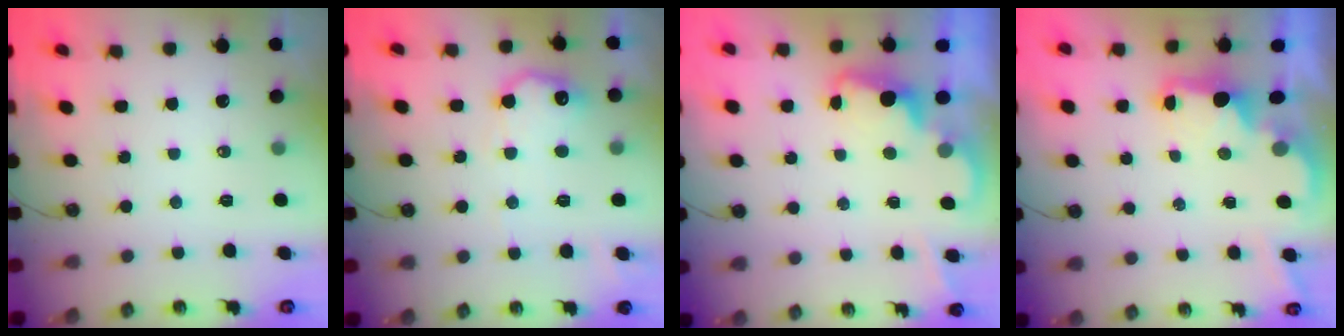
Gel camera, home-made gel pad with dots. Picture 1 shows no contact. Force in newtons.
{"total": 11.5, "press": 11.5, "slide": 0.6}
{"total": 2.4, "press": 2.4, "slide": 0.5}
{"total": 2.2, "press": 2.0, "slide": 0.8}